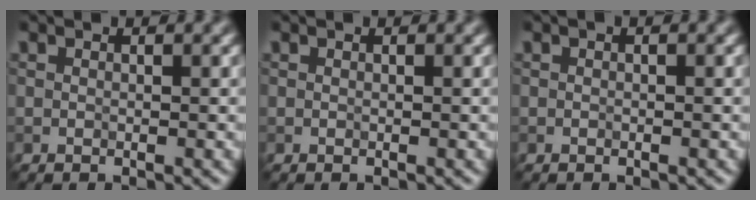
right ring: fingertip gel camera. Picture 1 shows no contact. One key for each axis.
{"total": 0.0}
{"total": 0.0}